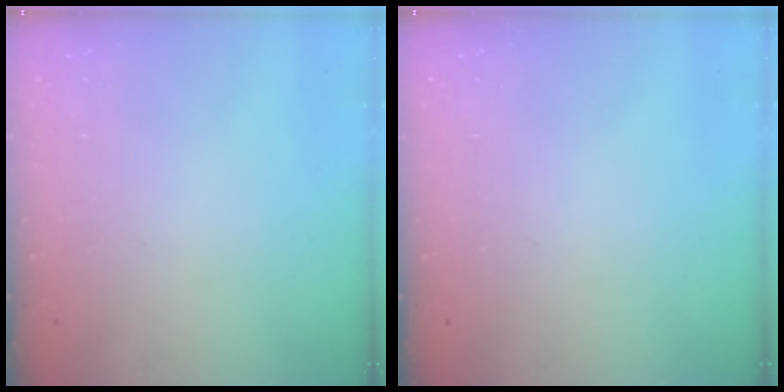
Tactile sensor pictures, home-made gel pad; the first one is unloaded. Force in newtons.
{"total": 0.0}